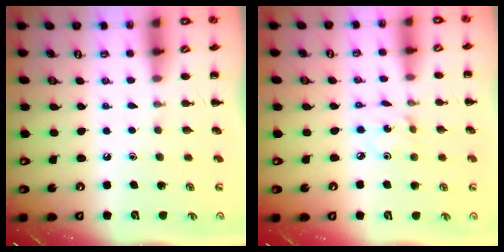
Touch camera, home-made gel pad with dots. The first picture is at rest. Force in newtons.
{"total": 0.8, "press": 0.8, "slide": 0.2}